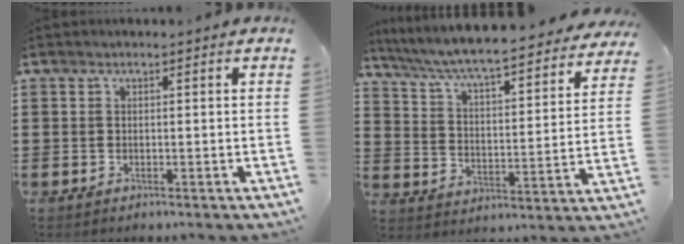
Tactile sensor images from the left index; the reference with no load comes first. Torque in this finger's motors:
{"motor_torque": [2.14, 0.00, 1.05, 0.15]}